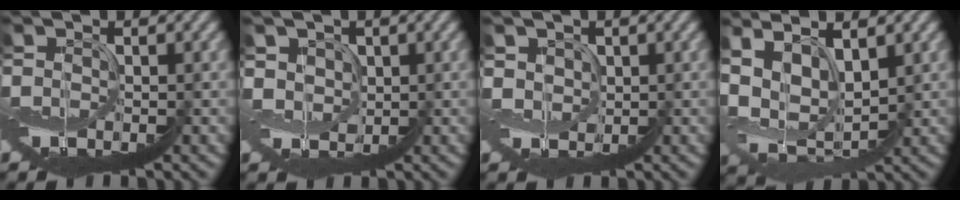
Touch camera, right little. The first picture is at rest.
{"total": 3.7, "force": [3.5, 1.0, -0.7], "torque": [0.004, 0.009, 0.043]}
{"total": 3.4, "force": [3.2, 0.8, -0.4], "torque": [0.000, 0.002, 0.051]}
{"total": 5.7, "force": [5.2, 0.7, 2.3], "torque": [-0.074, 0.013, 0.085]}